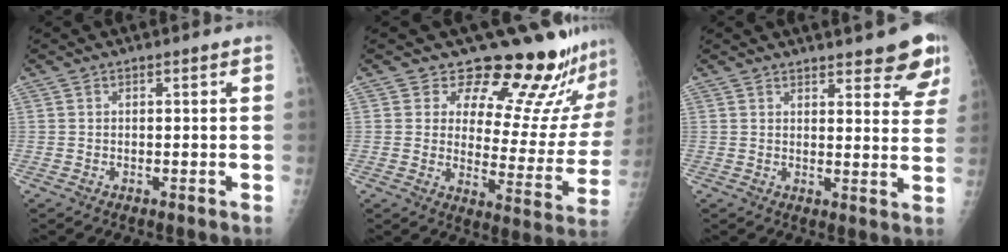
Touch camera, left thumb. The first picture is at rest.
{"total": 19.4, "force": [17.5, 5.8, 5.9], "torque": [-0.019, -0.149, 0.209]}
{"total": 10.9, "force": [9.0, 3.0, 5.4], "torque": [-0.029, -0.047, 0.095]}